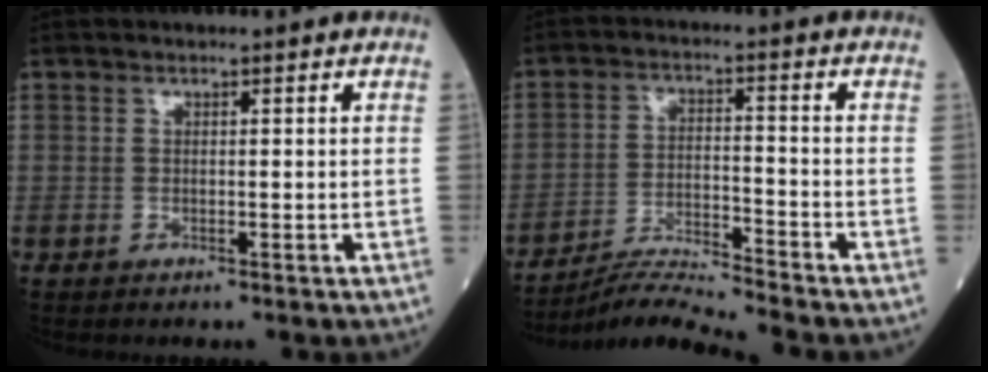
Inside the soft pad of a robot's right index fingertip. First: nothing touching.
{"total": 7.4, "force": [-7.1, -2.2, 0.6], "torque": [-0.017, -0.006, -0.131]}